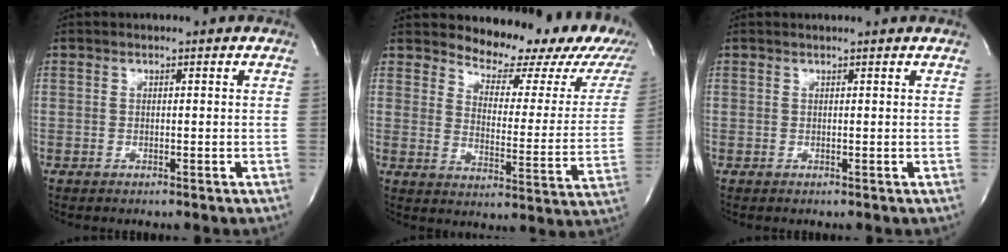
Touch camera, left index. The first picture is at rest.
{"total": 17.3, "force": [14.8, 5.5, 7.2], "torque": [-0.072, -0.050, 0.160]}
{"total": 2.0, "force": [1.8, -0.2, 0.8], "torque": [-0.015, 0.010, 0.022]}